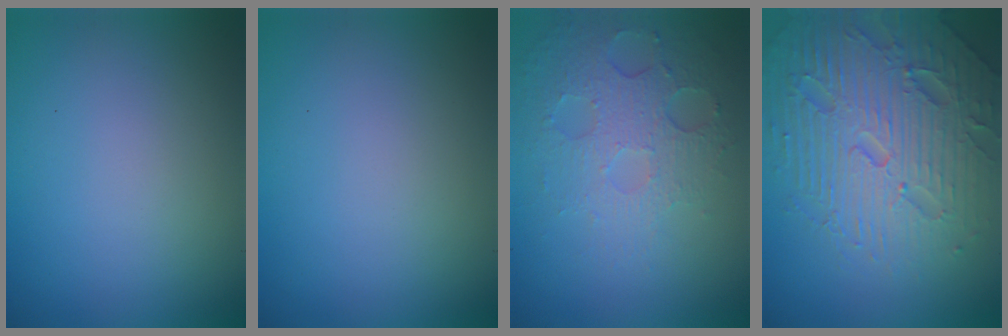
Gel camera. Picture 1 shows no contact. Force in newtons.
{"total": 0.0}
{"total": 5.2, "press": 3.4, "slide": 3.9}
{"total": 7.4, "press": 7.3, "slide": 1.5}